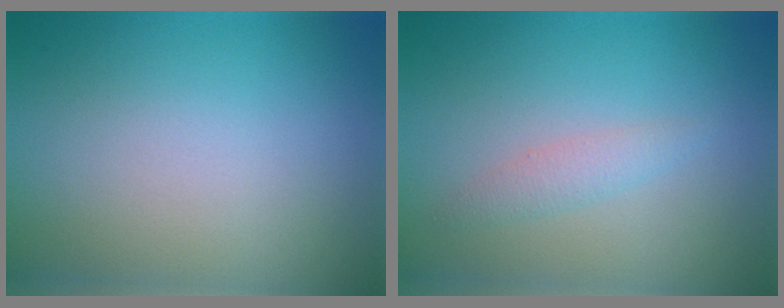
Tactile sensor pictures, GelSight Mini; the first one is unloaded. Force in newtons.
{"total": 1.3, "press": 1.3, "slide": 0.0}